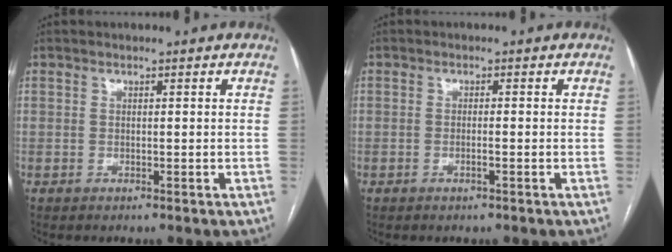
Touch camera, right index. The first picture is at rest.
{"total": 1.1, "force": [-0.4, 0.0, 1.0], "torque": [-0.019, 0.000, -0.007]}